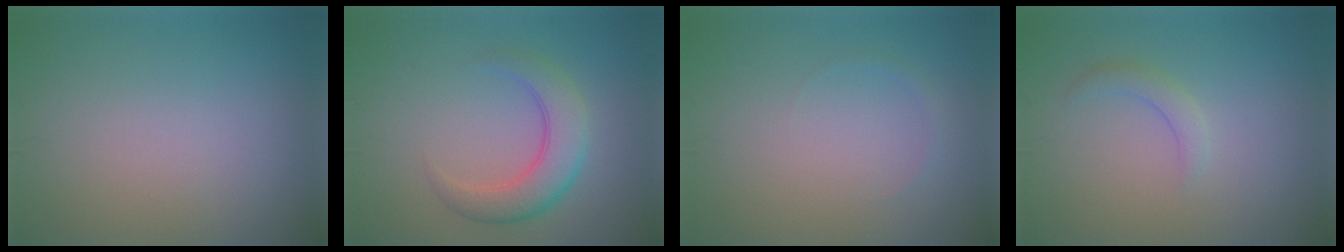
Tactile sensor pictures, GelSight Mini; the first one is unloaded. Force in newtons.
{"total": 4.7, "press": 4.7, "slide": 0.3}
{"total": 0.7, "press": 0.7, "slide": 0.1}
{"total": 1.5, "press": 1.5, "slide": 0.2}